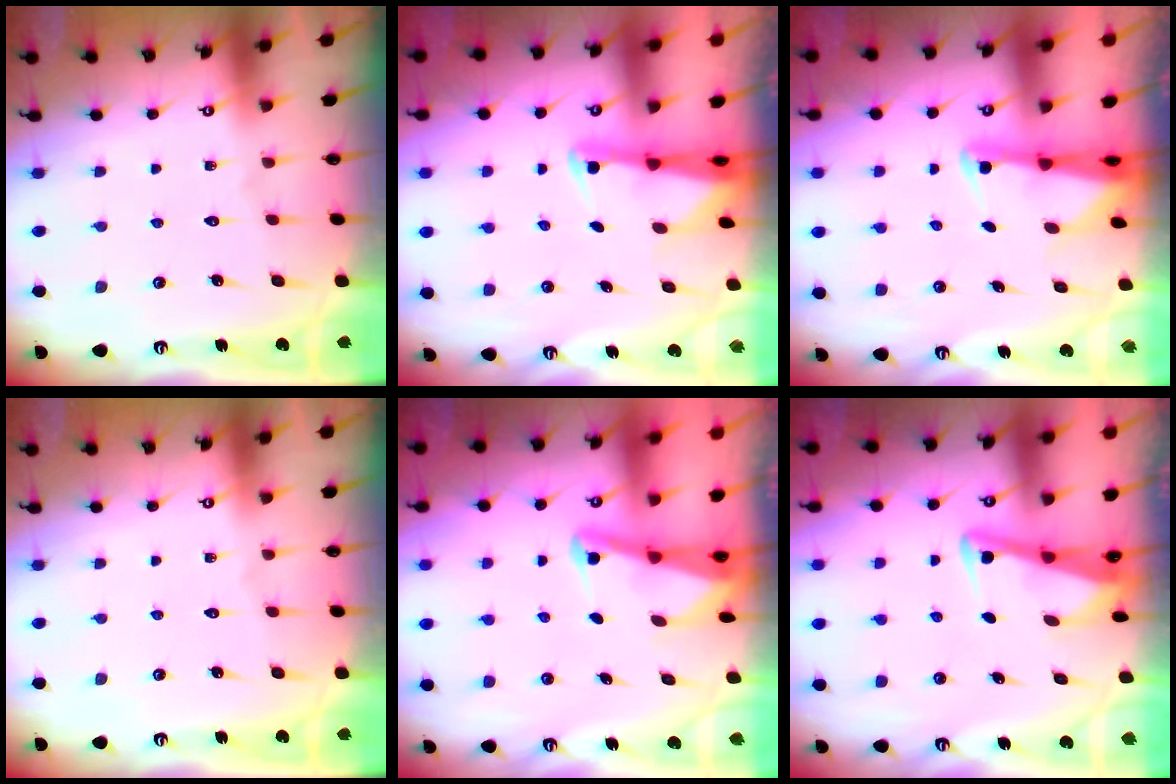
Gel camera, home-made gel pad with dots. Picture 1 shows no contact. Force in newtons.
{"total": 2.7, "press": 2.6, "slide": 0.5}
{"total": 2.7, "press": 2.6, "slide": 0.5}
{"total": 0.0}
{"total": 2.6, "press": 2.5, "slide": 0.6}
{"total": 3.4, "press": 3.4, "slide": 0.3}